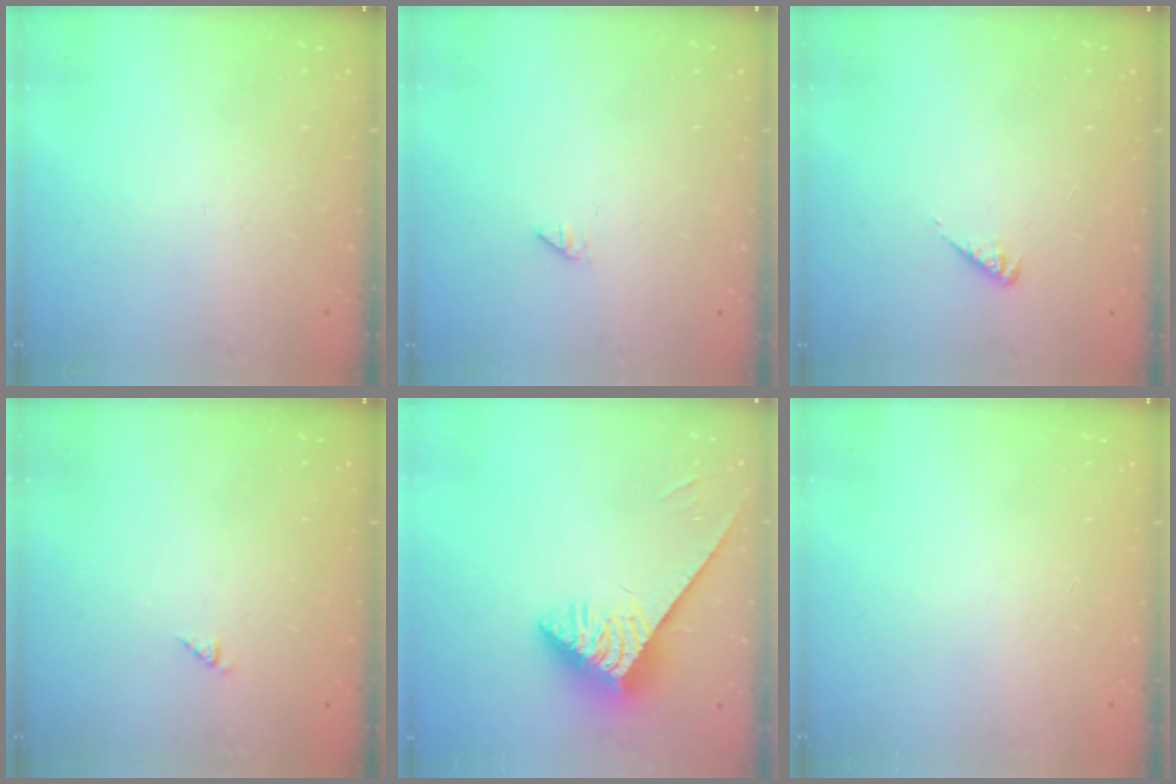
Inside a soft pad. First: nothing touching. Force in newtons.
{"total": 0.0}
{"total": 2.6, "press": 2.5, "slide": 0.5}
{"total": 0.8, "press": 0.8, "slide": 0.2}
{"total": 3.9, "press": 3.8, "slide": 0.8}
{"total": 0.0}